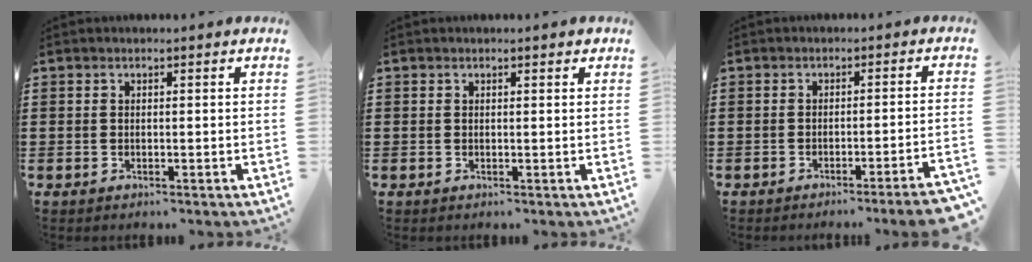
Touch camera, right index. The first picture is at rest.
{"total": 0.5, "force": [0.3, 0.3, 0.3], "torque": [-0.006, 0.002, 0.006]}
{"total": 3.0, "force": [-2.4, -0.6, 1.8], "torque": [-0.029, -0.010, -0.047]}